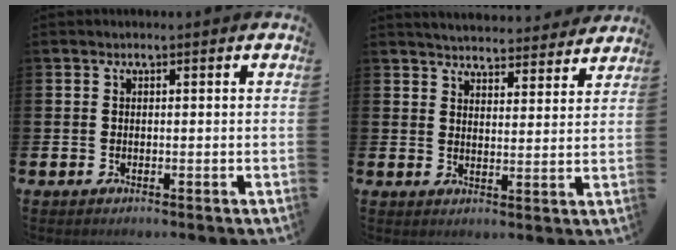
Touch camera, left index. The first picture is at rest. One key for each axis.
{"total": 5.0, "fx": 5.0, "fy": 0.7, "fz": 0.2, "tx": -0.004, "ty": -0.042, "tz": 0.085}